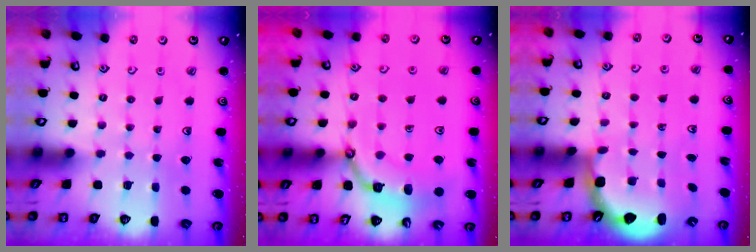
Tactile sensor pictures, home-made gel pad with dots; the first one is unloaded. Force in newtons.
{"total": 8.0, "press": 8.0, "slide": 0.3}
{"total": 2.5, "press": 2.1, "slide": 1.3}